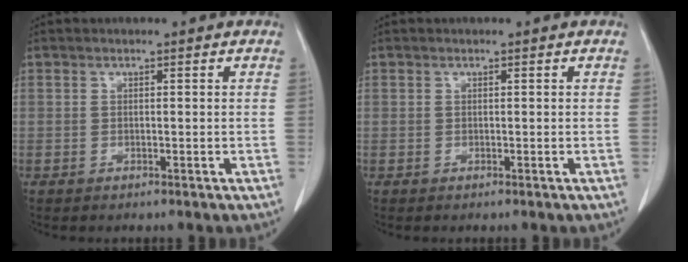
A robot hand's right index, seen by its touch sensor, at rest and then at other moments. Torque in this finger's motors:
{"motor_torque": [-0.11, 0.15, -0.38, -0.14]}